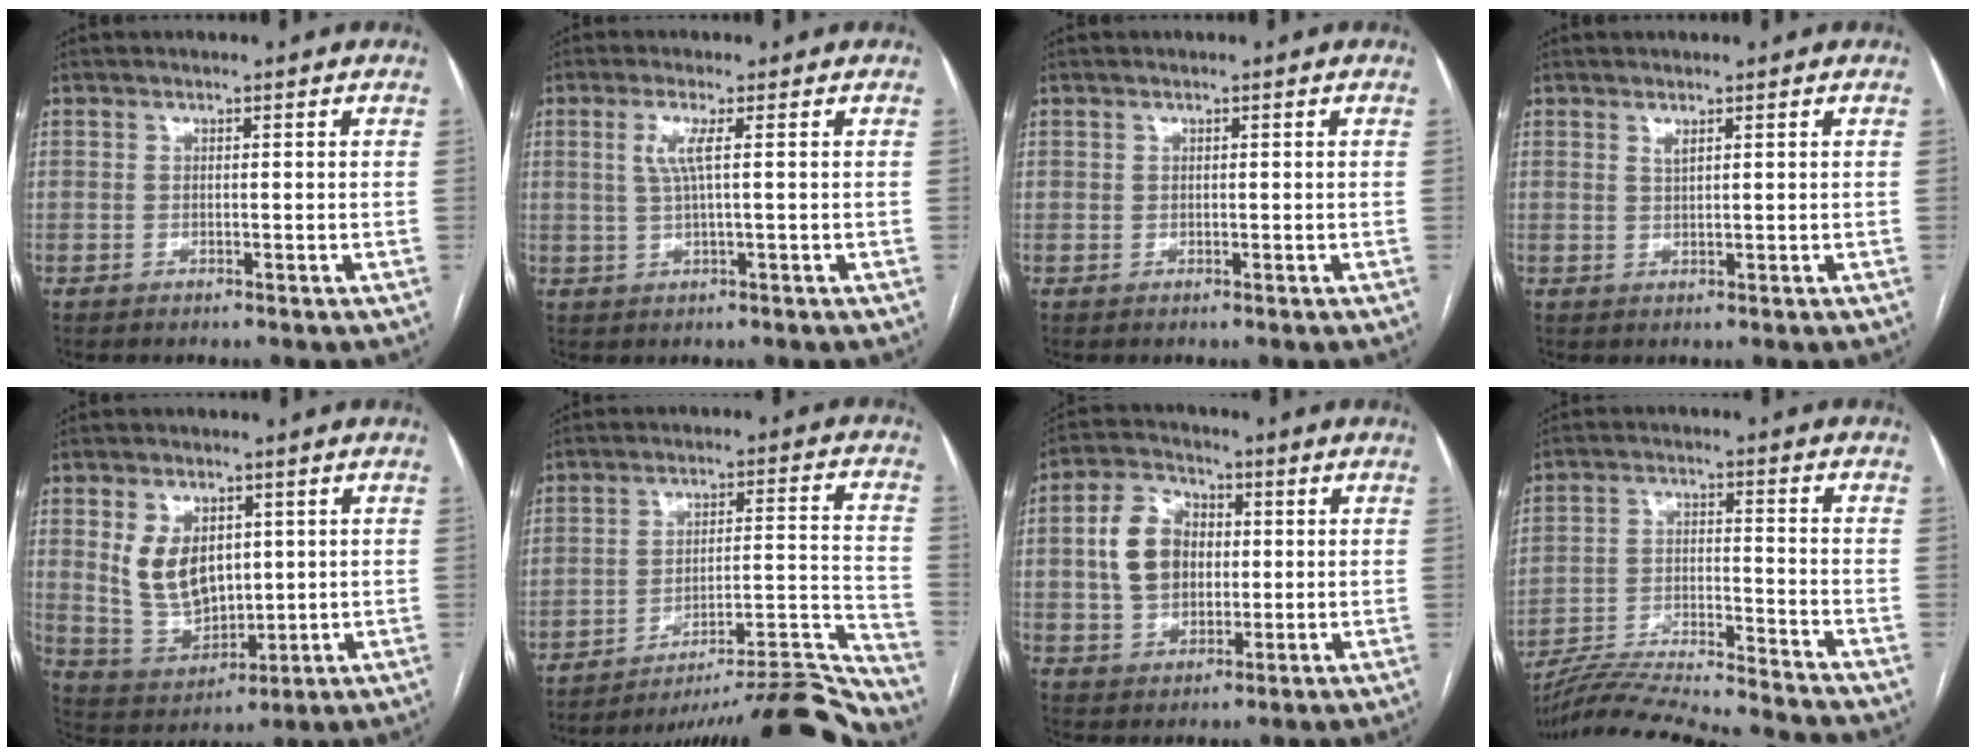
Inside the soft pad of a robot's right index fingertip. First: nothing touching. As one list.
[{"total": 3.3, "force": [0.8, -0.1, 3.2], "torque": [-0.073, 0.004, 0.018]}, {"total": 0.0}, {"total": 1.0, "force": [0.7, 0.1, 0.7], "torque": [-0.017, -0.004, 0.015]}, {"total": 9.7, "force": [2.4, 6.5, 6.8], "torque": [-0.138, 0.008, 0.065]}, {"total": 23.6, "force": [-22.4, -0.5, 7.3], "torque": [-0.033, 0.018, -0.313]}, {"total": 9.7, "force": [1.0, 7.2, 6.4], "torque": [-0.141, 0.028, 0.023]}, {"total": 17.2, "force": [-16.4, -0.6, 5.0], "torque": [-0.099, -0.012, -0.266]}]